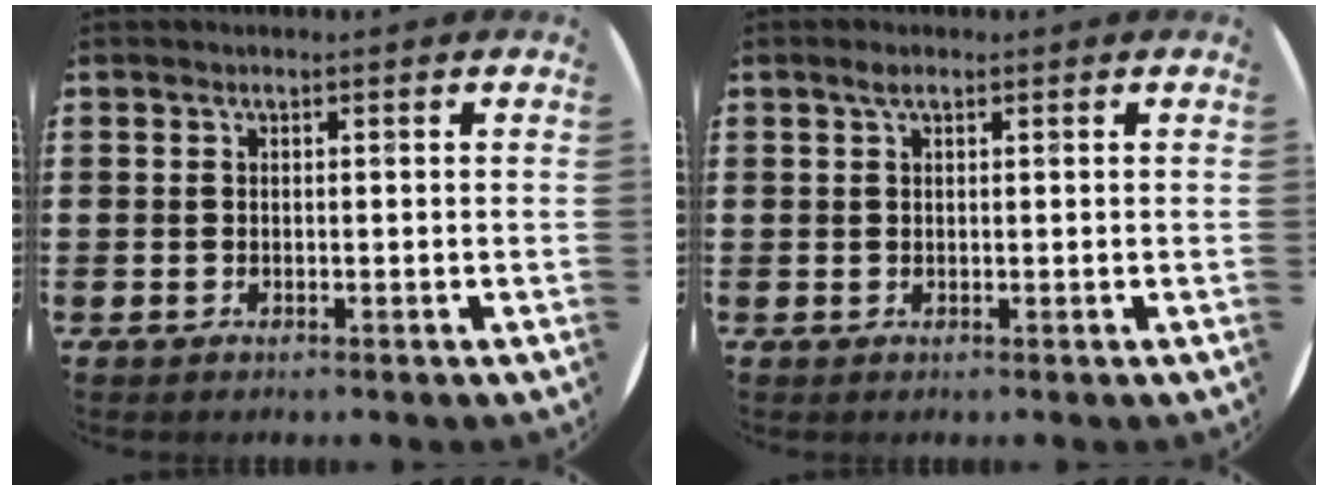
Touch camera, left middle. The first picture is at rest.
{"total": 1.1, "force": [0.7, 0.5, 0.8], "torque": [-0.016, 0.005, 0.011]}